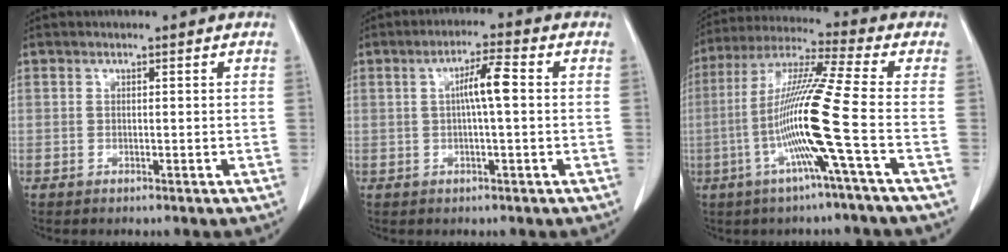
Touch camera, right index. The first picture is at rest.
{"total": 4.8, "force": [0.4, 0.2, 4.8], "torque": [-0.086, 0.009, 0.006]}
{"total": 13.9, "force": [-3.6, -2.3, 13.2], "torque": [-0.261, -0.005, -0.081]}